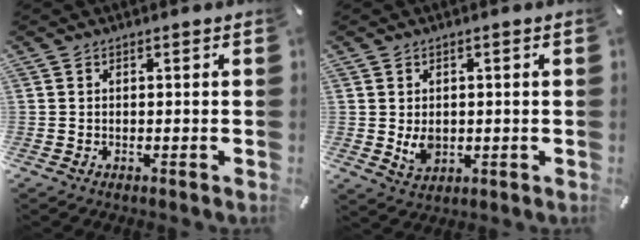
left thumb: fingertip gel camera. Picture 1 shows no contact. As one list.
[{"total": 4.2, "force": [-0.1, 3.4, 2.5], "torque": [-0.051, -0.003, -0.003]}]